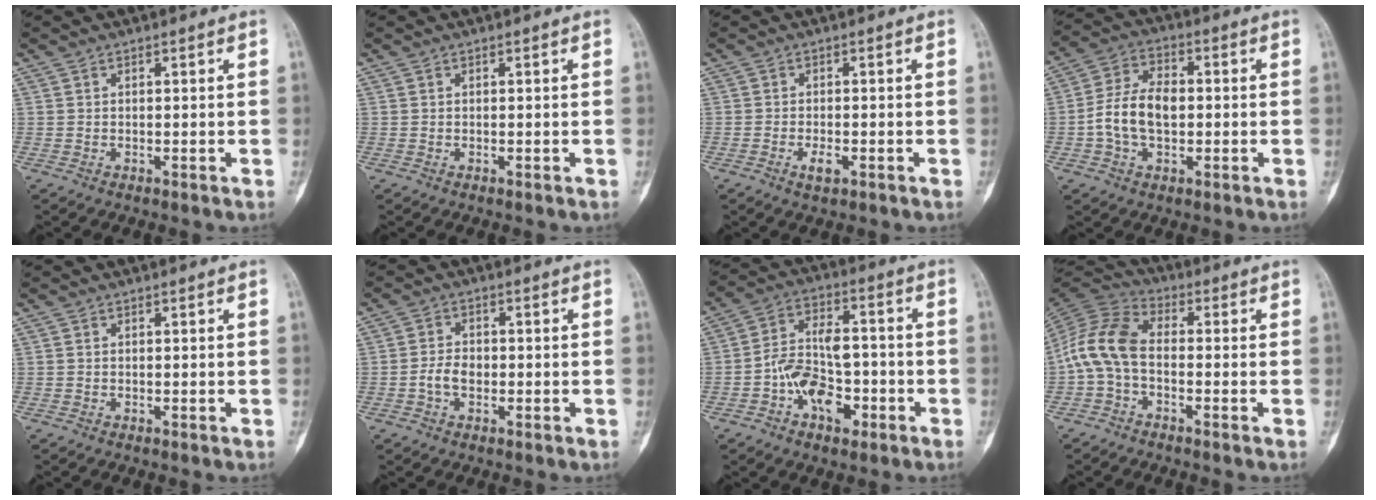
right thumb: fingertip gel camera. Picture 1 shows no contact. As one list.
[{"total": 0.0}, {"total": 2.6, "force": [-1.2, 1.2, 2.0], "torque": [-0.033, 0.005, -0.021]}, {"total": 10.1, "force": [-0.9, 6.4, 7.8], "torque": [-0.142, 0.030, -0.023]}, {"total": 0.0}, {"total": 3.7, "force": [-1.0, 2.5, 2.5], "torque": [-0.043, 0.015, -0.022]}, {"total": 11.8, "force": [-4.3, 7.2, 8.2], "torque": [-0.123, 0.044, -0.077]}, {"total": 9.6, "force": [-1.7, 5.7, 7.5], "torque": [-0.149, 0.033, -0.049]}]